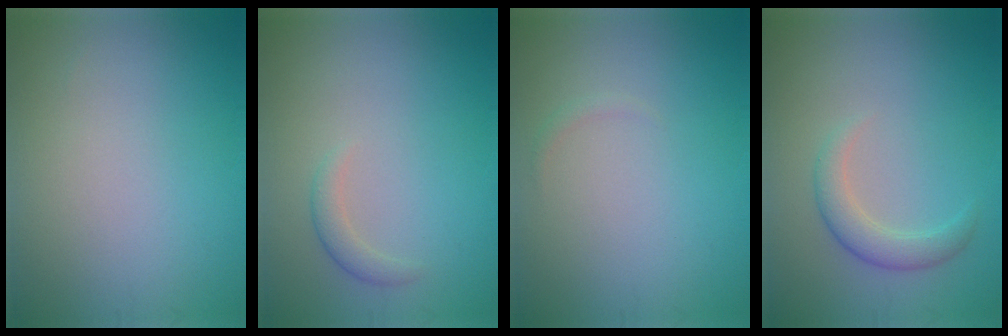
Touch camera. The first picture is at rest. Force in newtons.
{"total": 1.3, "press": 1.3, "slide": 0.1}
{"total": 0.5, "press": 0.5, "slide": 0.0}
{"total": 2.4, "press": 2.4, "slide": 0.1}